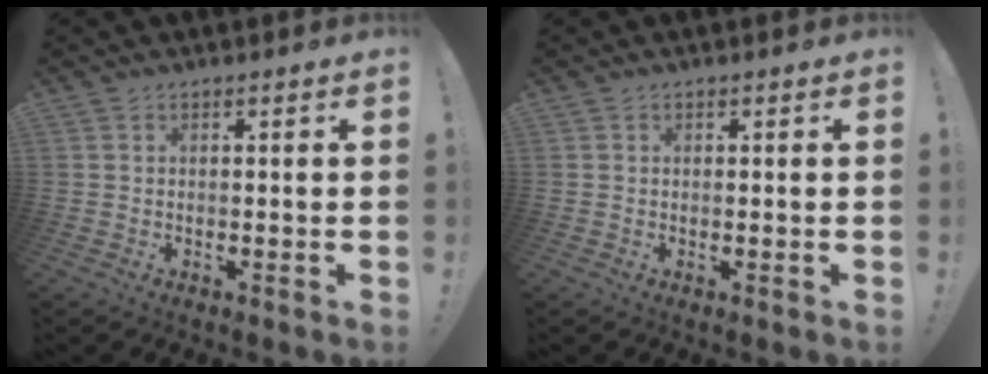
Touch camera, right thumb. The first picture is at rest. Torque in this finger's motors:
{"motor_torque": [-0.09, 0.25, -0.02, -0.52, 0.13]}